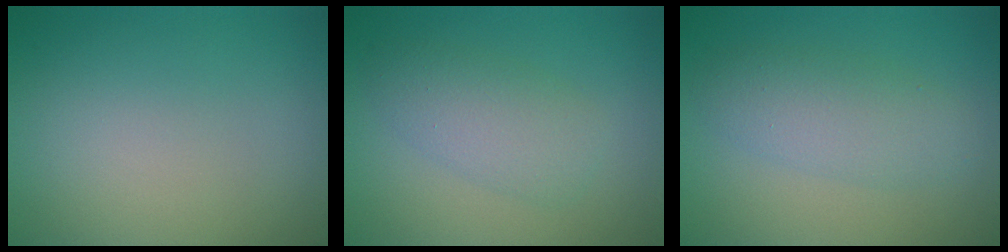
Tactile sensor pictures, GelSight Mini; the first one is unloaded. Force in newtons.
{"total": 3.7, "press": 3.7, "slide": 0.2}
{"total": 3.8, "press": 3.8, "slide": 0.1}